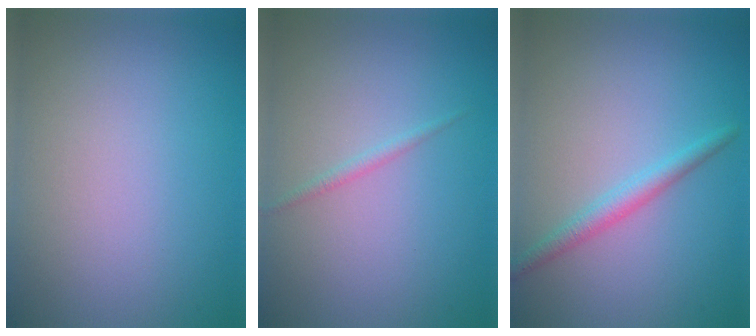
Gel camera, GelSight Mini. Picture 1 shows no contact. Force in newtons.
{"total": 0.8, "press": 0.8, "slide": 0.1}
{"total": 2.0, "press": 2.0, "slide": 0.0}